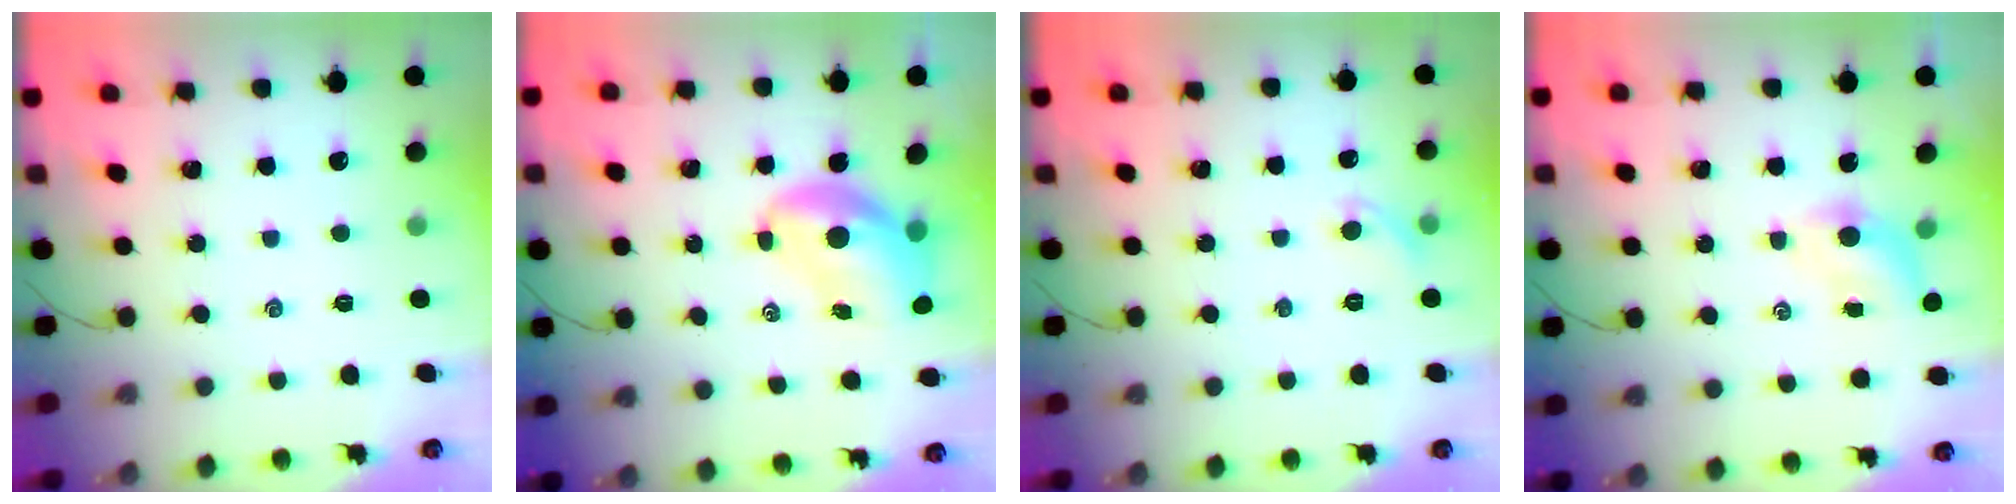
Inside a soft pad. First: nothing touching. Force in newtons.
{"total": 8.3, "press": 8.0, "slide": 2.4}
{"total": 5.9, "press": 5.6, "slide": 1.6}
{"total": 3.8, "press": 3.7, "slide": 0.8}